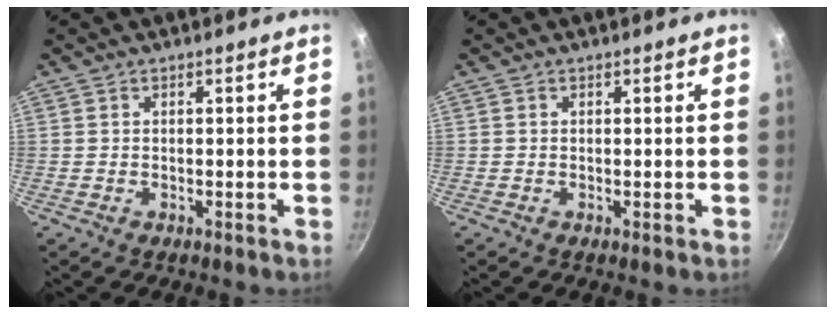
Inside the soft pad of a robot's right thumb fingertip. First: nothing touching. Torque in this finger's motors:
{"motor_torque": [1.79, 1.64, -0.12, -0.03, -0.02]}